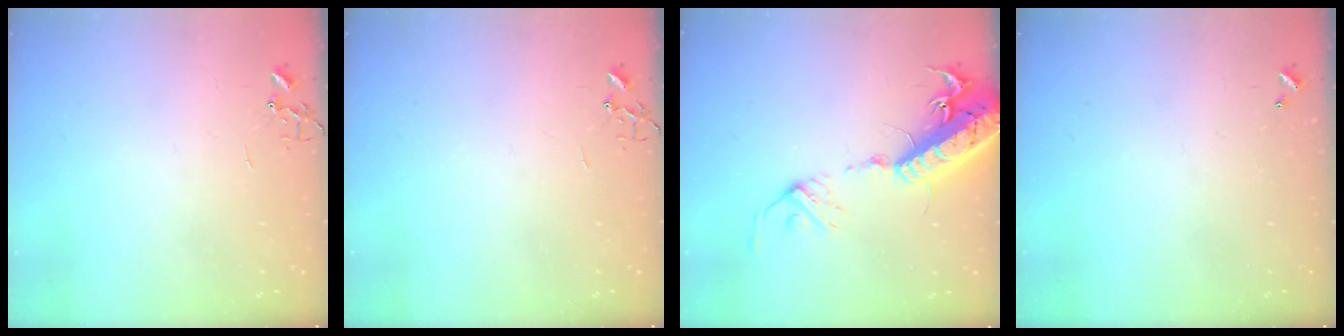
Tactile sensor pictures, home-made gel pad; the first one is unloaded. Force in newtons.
{"total": 0.0}
{"total": 20.6, "press": 20.2, "slide": 4.3}
{"total": 0.0}